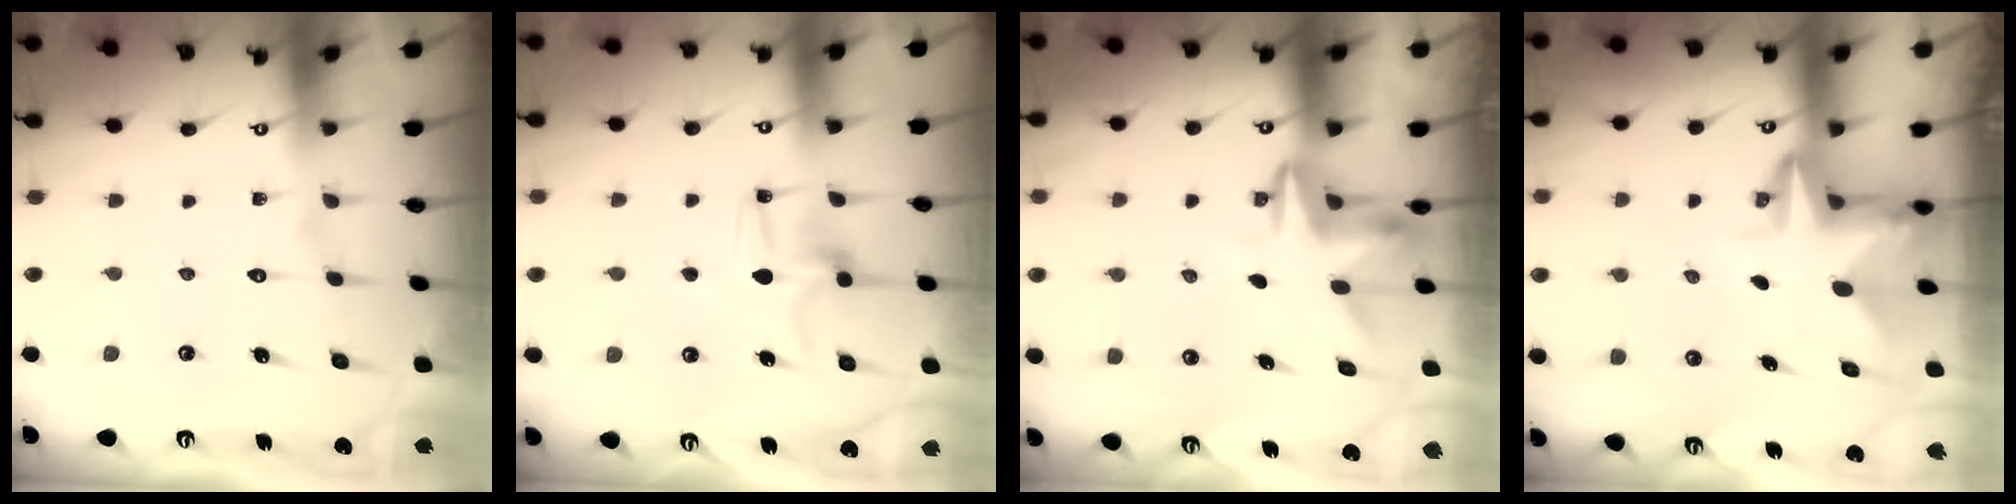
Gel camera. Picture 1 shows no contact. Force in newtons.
{"total": 6.7, "press": 6.7, "slide": 0.5}
{"total": 3.5, "press": 3.5, "slide": 0.3}
{"total": 3.1, "press": 3.1, "slide": 0.4}